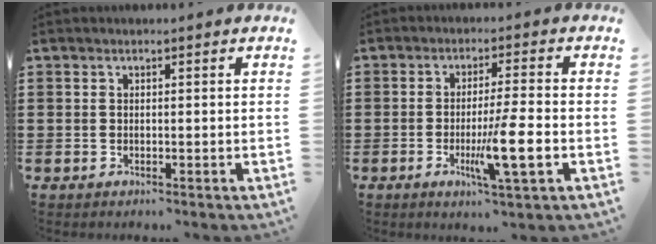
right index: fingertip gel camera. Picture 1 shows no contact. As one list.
[{"total": 8.3, "force": [-2.3, 0.5, 8.0], "torque": [-0.149, -0.019, -0.042]}]